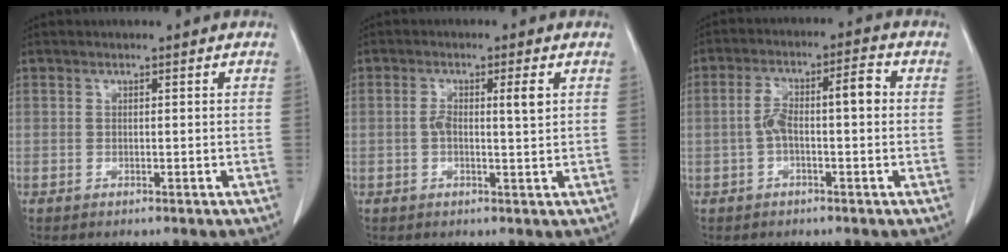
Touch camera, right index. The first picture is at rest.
{"total": 3.8, "force": [0.6, 0.5, 3.7], "torque": [-0.073, 0.011, 0.014]}
{"total": 6.7, "force": [-0.3, 1.6, 6.5], "torque": [-0.127, 0.037, -0.001]}